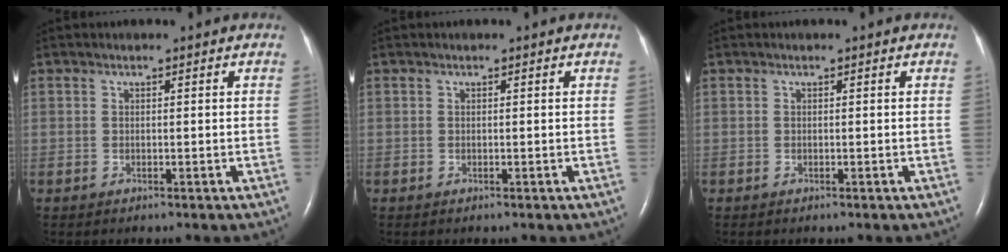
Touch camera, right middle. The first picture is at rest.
{"total": 0.0}
{"total": 0.0}